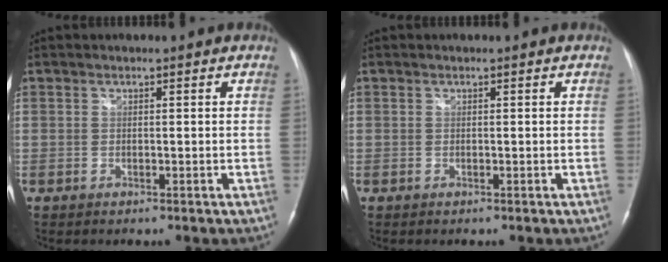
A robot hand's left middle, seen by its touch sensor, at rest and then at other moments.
{"total": 0.0}